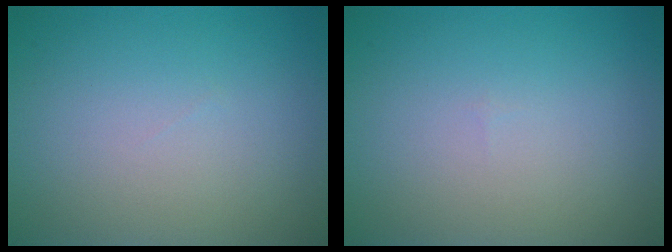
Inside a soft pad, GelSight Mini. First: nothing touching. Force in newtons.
{"total": 0.0}